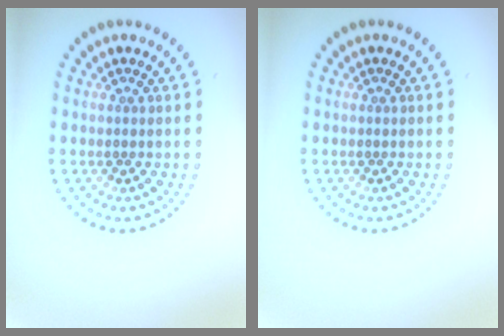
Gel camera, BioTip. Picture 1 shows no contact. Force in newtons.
{"total": 0.0}